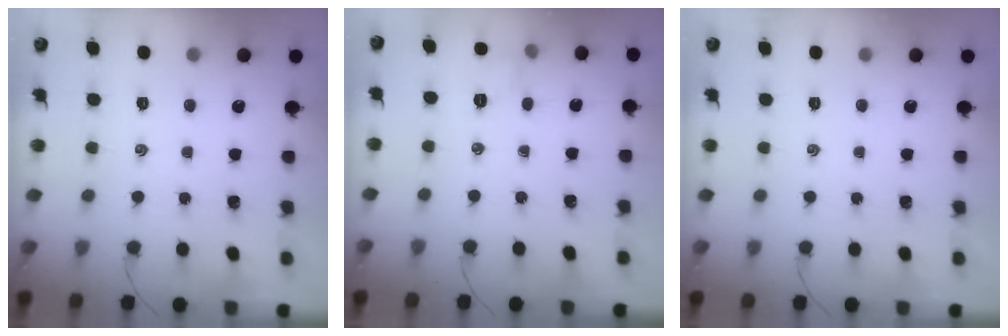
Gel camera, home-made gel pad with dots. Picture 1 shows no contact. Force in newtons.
{"total": 4.7, "press": 4.5, "slide": 1.1}
{"total": 0.0}